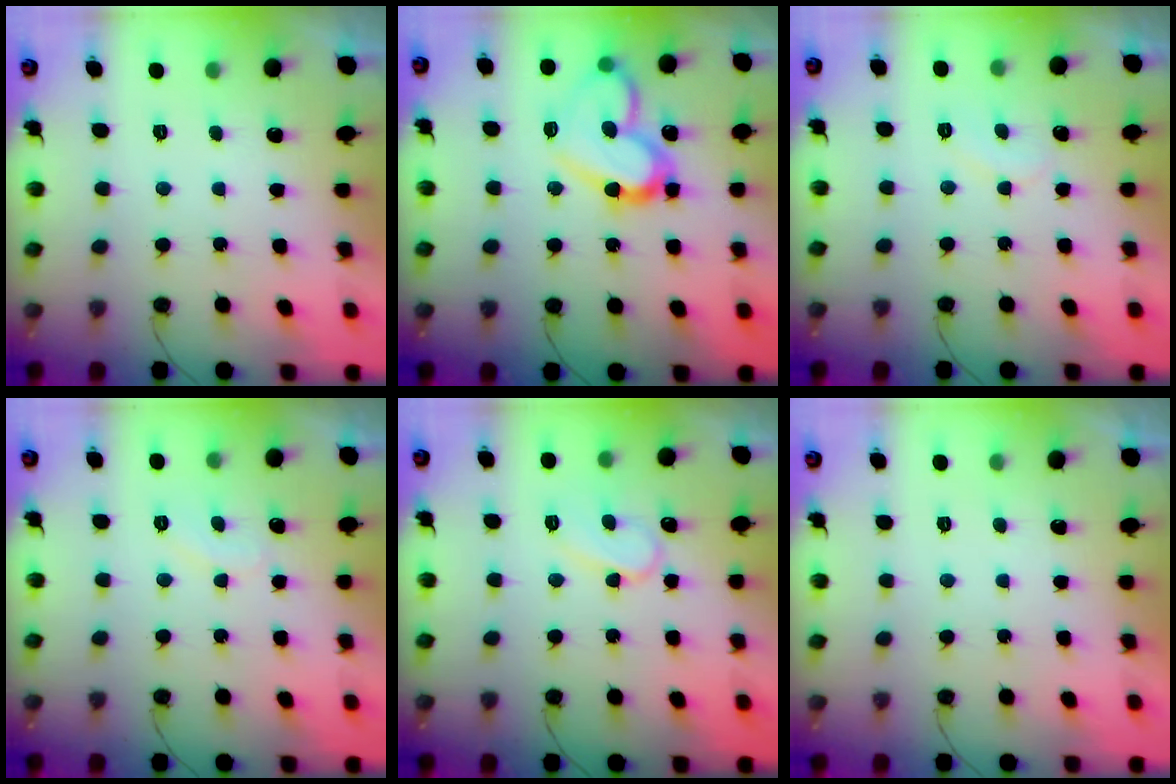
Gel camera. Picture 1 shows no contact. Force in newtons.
{"total": 16.5, "press": 16.5, "slide": 1.1}
{"total": 6.7, "press": 6.7, "slide": 0.6}
{"total": 7.1, "press": 7.0, "slide": 0.5}
{"total": 8.5, "press": 8.5, "slide": 0.8}
{"total": 1.8, "press": 1.8, "slide": 0.0}